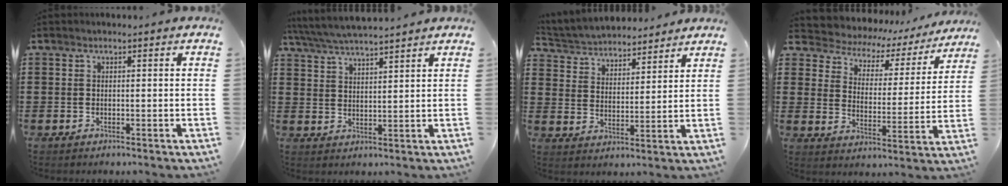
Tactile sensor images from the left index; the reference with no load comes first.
{"total": 4.6, "force": [4.4, 0.0, 1.4], "torque": [-0.042, -0.018, 0.077]}
{"total": 4.2, "force": [4.2, 0.8, 0.0], "torque": [-0.024, -0.023, 0.071]}
{"total": 3.3, "force": [2.6, 1.8, 0.6], "torque": [-0.036, -0.023, 0.034]}